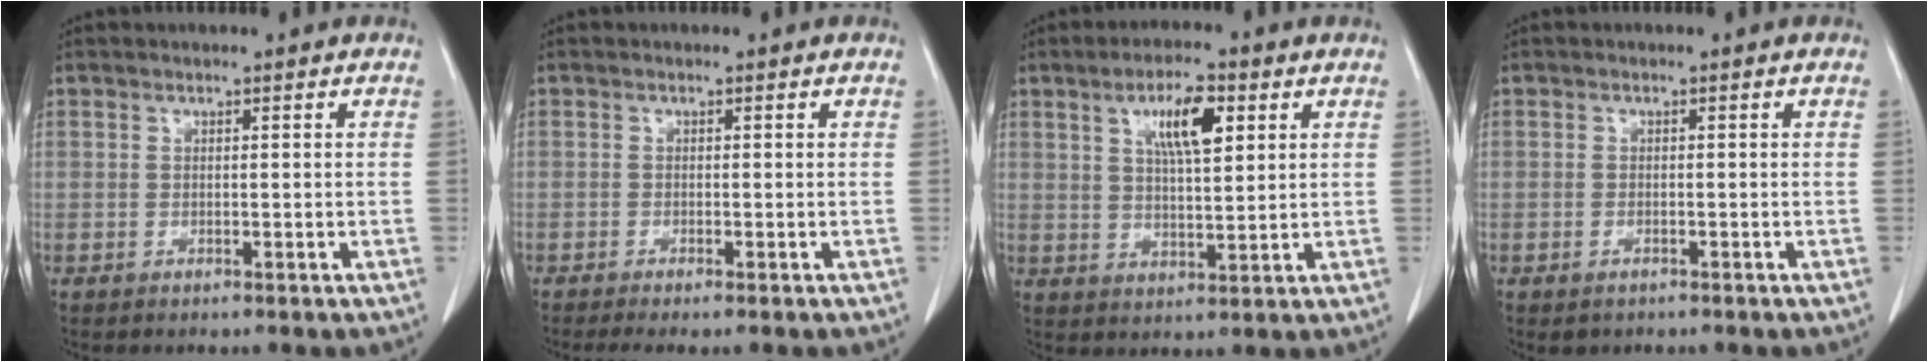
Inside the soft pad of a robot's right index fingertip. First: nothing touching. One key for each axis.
{"total": 2.8, "fx": -2.2, "fy": 0.1, "fz": 1.7, "tx": -0.023, "ty": -0.006, "tz": -0.033}
{"total": 7.7, "fx": 3.2, "fy": 2.0, "fz": 6.7, "tx": -0.119, "ty": 0.004, "tz": 0.057}
{"total": 1.1, "fx": -0.6, "fy": 0.6, "fz": 0.6, "tx": -0.012, "ty": 0.000, "tz": 0.000}